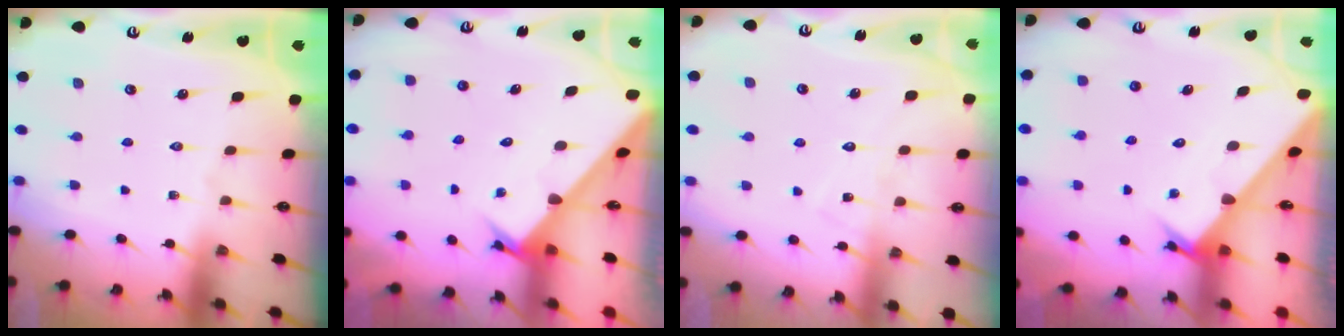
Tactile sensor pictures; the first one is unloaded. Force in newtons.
{"total": 2.6, "press": 2.6, "slide": 0.3}
{"total": 8.3, "press": 8.3, "slide": 0.4}
{"total": 2.9, "press": 2.9, "slide": 0.1}